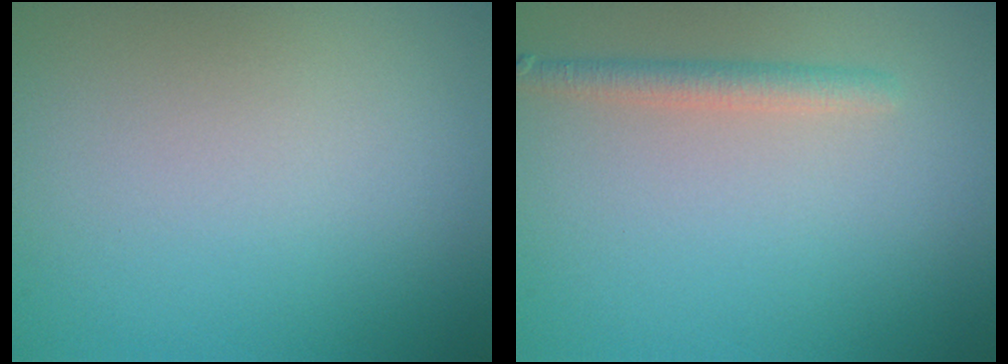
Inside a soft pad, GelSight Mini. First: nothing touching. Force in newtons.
{"total": 1.8, "press": 1.8, "slide": 0.1}